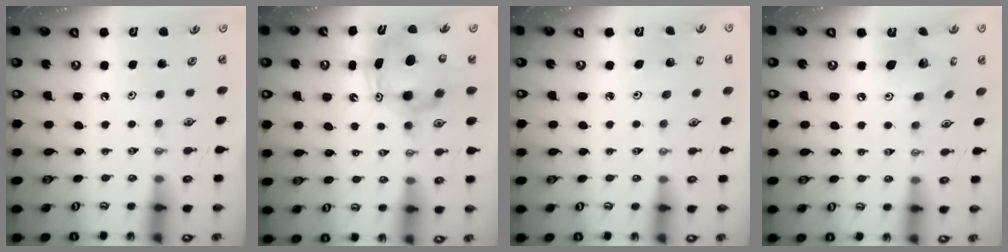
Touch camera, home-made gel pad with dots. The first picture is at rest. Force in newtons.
{"total": 9.8, "press": 9.5, "slide": 2.1}
{"total": 2.7, "press": 2.7, "slide": 0.2}
{"total": 12.7, "press": 12.7, "slide": 1.1}